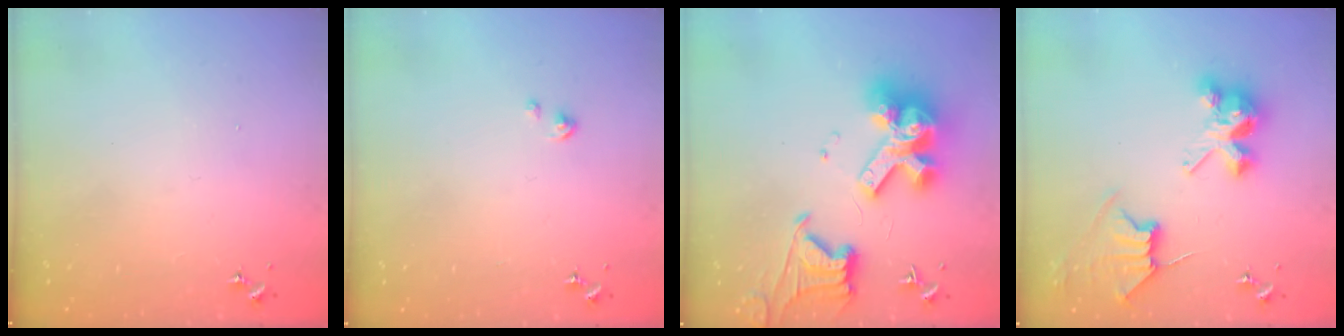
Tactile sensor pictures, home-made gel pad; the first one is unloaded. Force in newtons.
{"total": 1.0, "press": 1.0, "slide": 0.2}
{"total": 21.3, "press": 21.1, "slide": 2.6}
{"total": 8.5, "press": 8.5, "slide": 0.7}